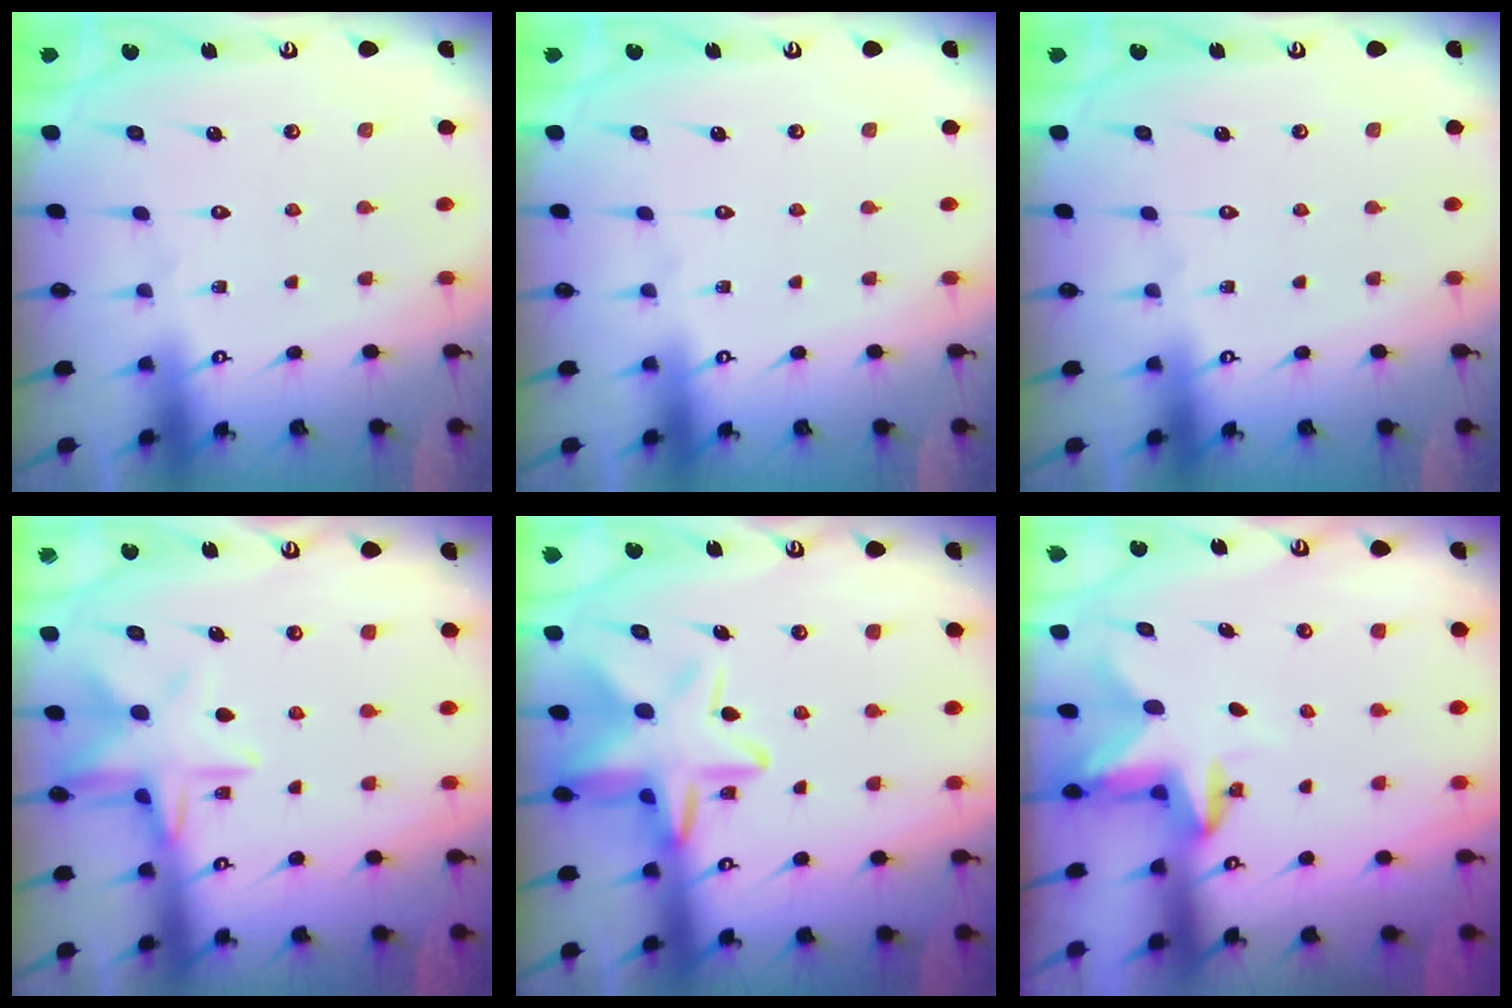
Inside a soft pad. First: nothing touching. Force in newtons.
{"total": 0.0}
{"total": 0.0}
{"total": 10.7, "press": 10.6, "slide": 0.9}
{"total": 15.2, "press": 15.1, "slide": 1.3}
{"total": 2.7, "press": 2.6, "slide": 0.6}